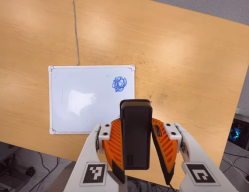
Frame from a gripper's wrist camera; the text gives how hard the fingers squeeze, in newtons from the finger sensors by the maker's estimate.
{"total": 4.4, "left": 3.5, "right": 5.4}